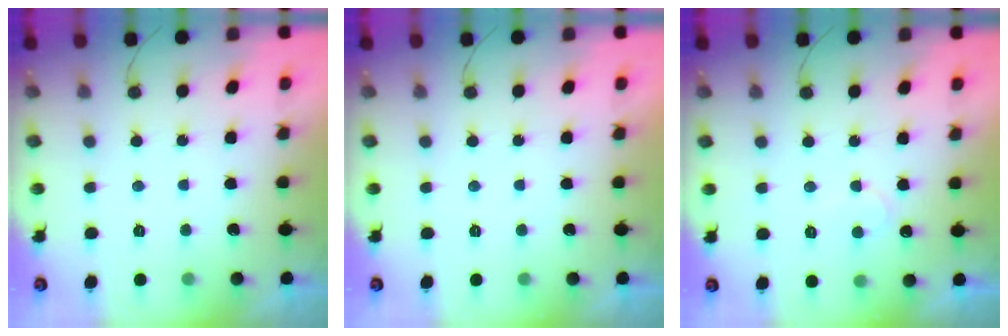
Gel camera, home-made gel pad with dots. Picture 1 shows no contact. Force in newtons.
{"total": 1.8, "press": 1.7, "slide": 0.1}
{"total": 5.2, "press": 5.1, "slide": 0.4}